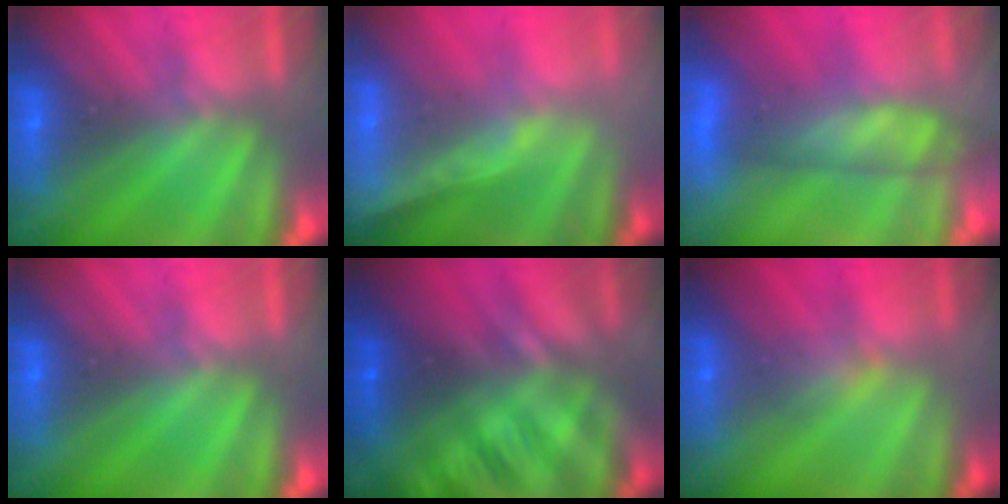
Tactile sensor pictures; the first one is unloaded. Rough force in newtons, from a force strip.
{"total": 1.8}
{"total": 3.6}
{"total": 0.0}
{"total": 2.9}
{"total": 2.9}